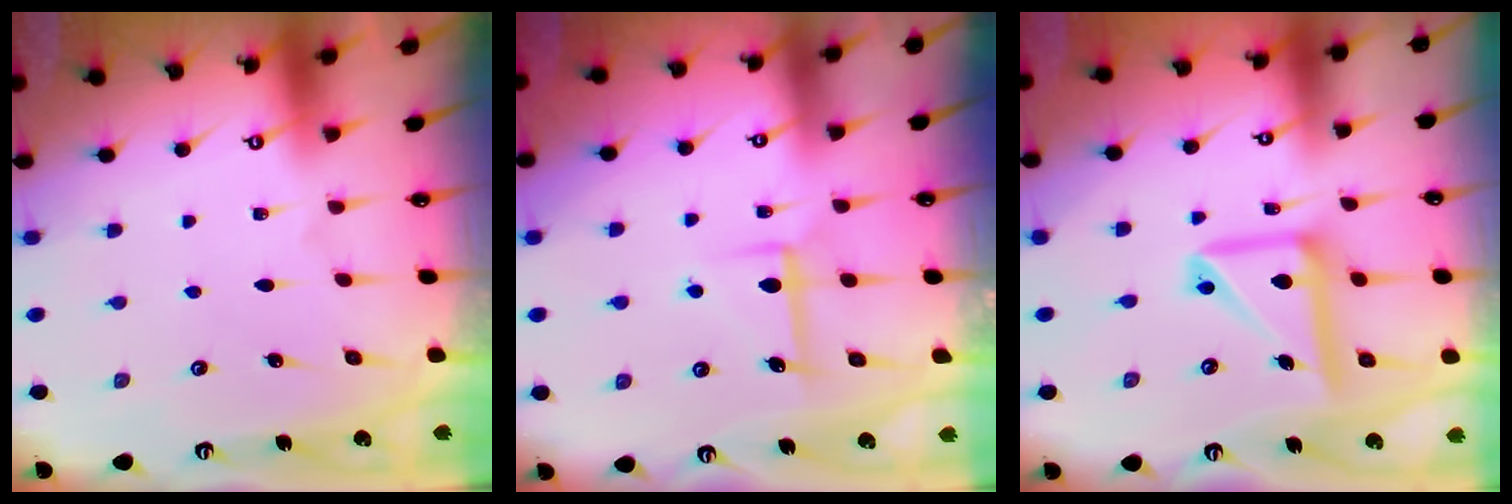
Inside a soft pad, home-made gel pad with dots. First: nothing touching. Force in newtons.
{"total": 6.0, "press": 6.0, "slide": 0.3}
{"total": 14.0, "press": 13.9, "slide": 1.7}